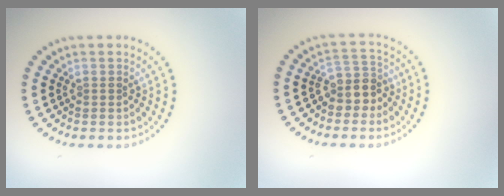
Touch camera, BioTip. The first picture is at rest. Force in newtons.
{"total": 2.8, "press": 2.3, "slide": 1.6}